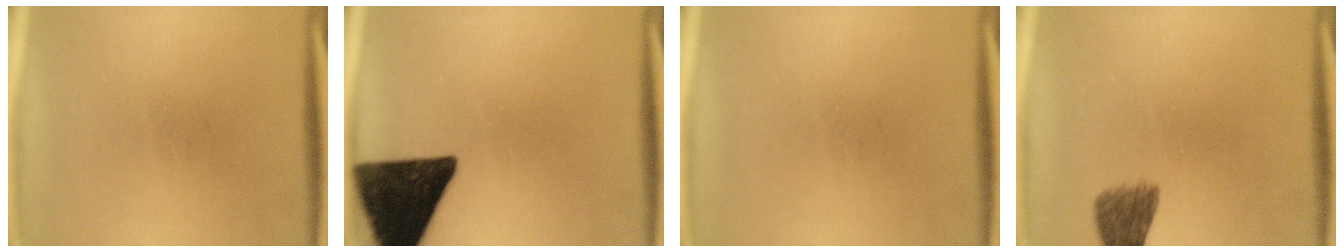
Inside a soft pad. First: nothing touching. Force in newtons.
{"total": 16.4}
{"total": 0.0}
{"total": 4.6}